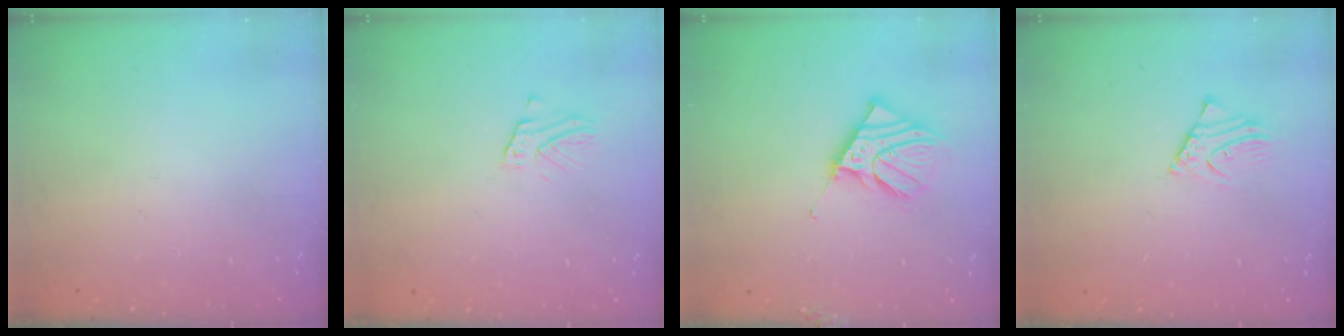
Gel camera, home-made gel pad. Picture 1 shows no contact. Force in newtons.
{"total": 2.2, "press": 2.2, "slide": 0.2}
{"total": 11.1, "press": 10.9, "slide": 2.2}
{"total": 3.0, "press": 3.0, "slide": 0.3}